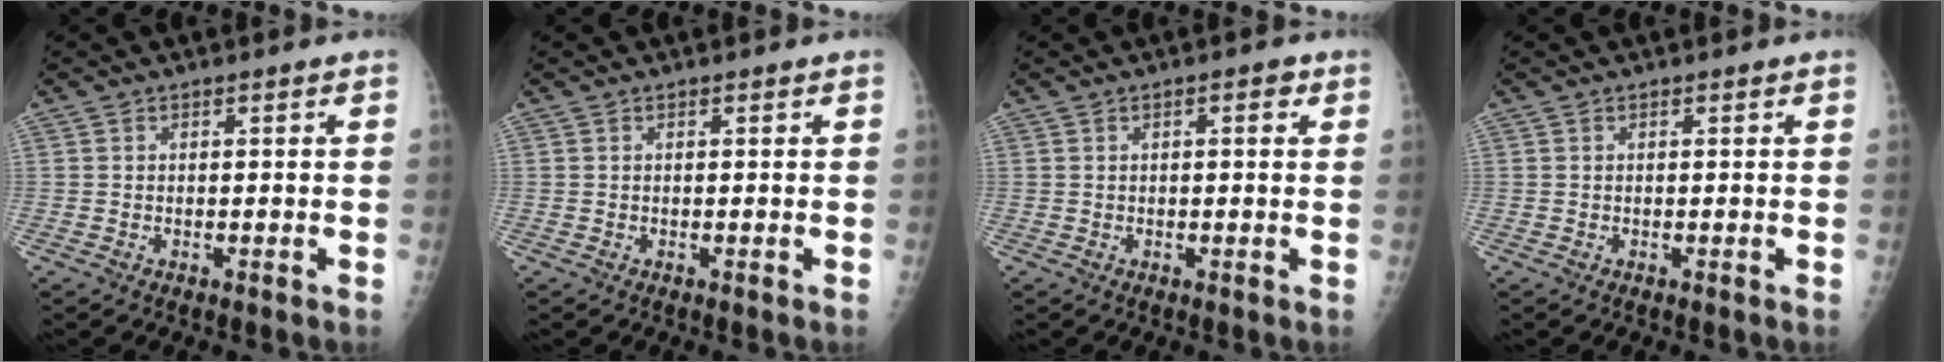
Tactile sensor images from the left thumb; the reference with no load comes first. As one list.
[{"total": 0.0}, {"total": 2.1, "force": [0.8, 0.8, 1.8], "torque": [-0.022, 0.001, 0.008]}, {"total": 0.0}]